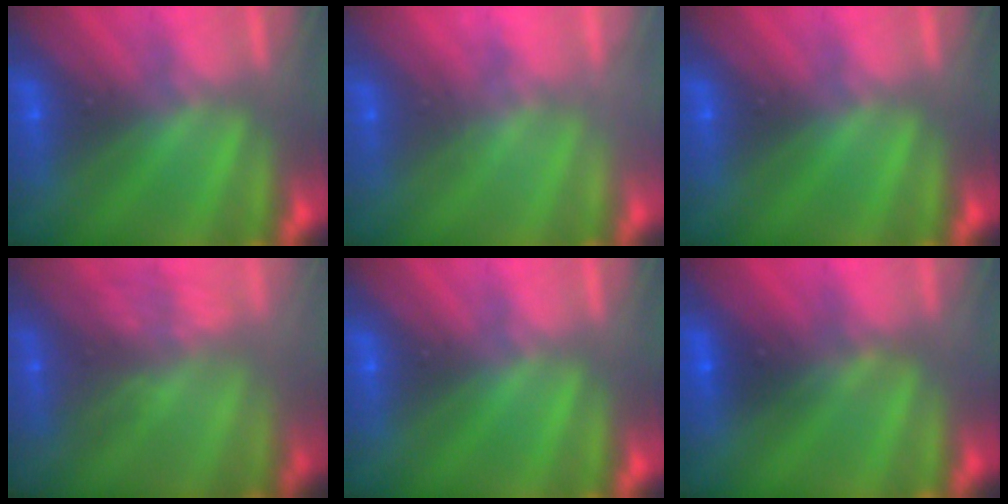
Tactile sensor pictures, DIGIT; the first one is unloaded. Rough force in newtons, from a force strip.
{"total": 2.1}
{"total": 0.0}
{"total": 3.2}
{"total": 0.0}
{"total": 2.6}